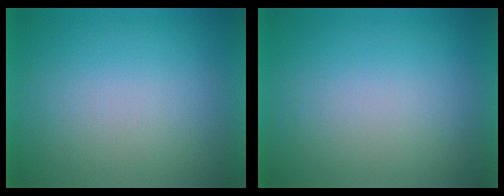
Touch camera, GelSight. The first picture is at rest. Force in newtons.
{"total": 0.0}